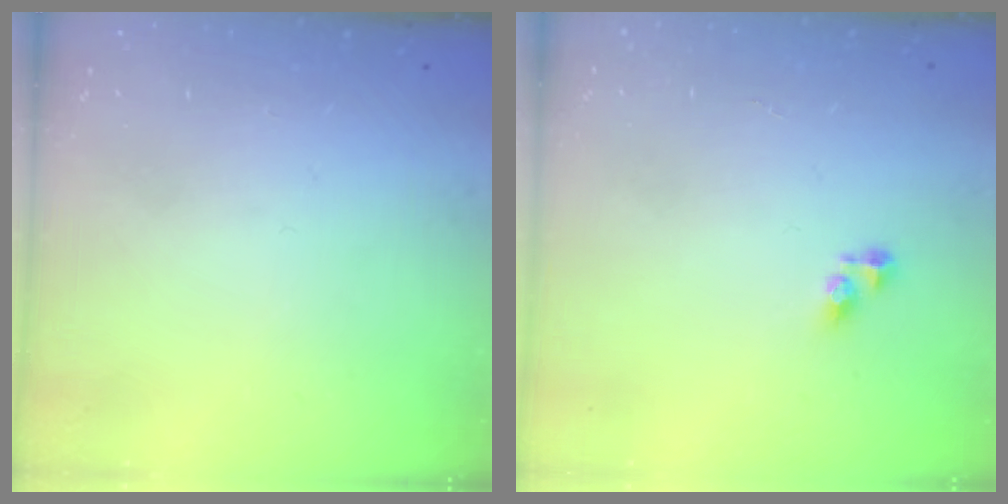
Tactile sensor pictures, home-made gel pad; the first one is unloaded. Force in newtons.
{"total": 5.0, "press": 5.0, "slide": 0.5}